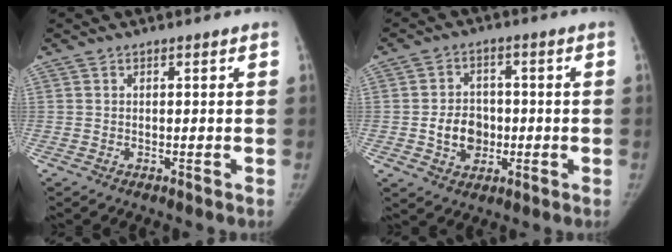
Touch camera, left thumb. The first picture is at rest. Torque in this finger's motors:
{"motor_torque": [-0.10, 0.16, 0.26, 0.16, 0.03]}